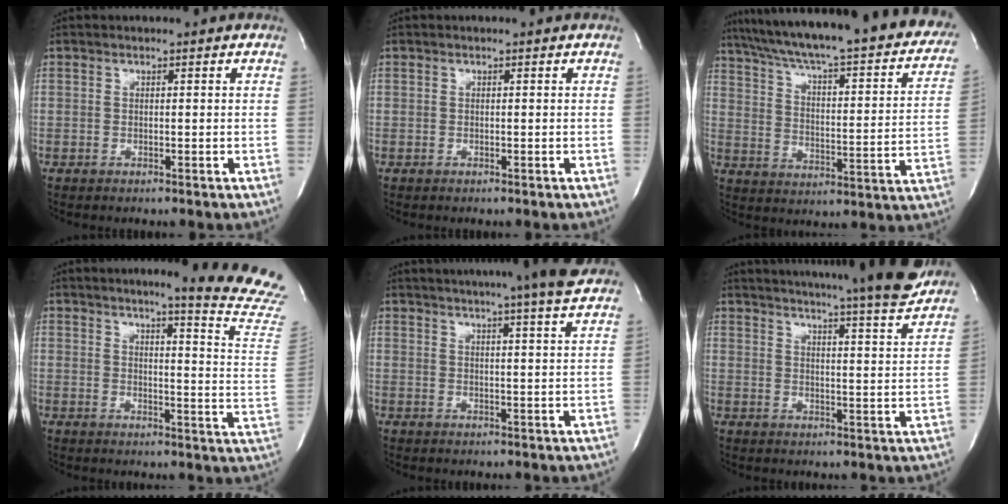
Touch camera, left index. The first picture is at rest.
{"total": 0.0}
{"total": 32.7, "force": [27.0, 5.2, 17.7], "torque": [-0.264, -0.050, 0.341]}
{"total": 15.6, "force": [14.0, -1.7, 6.8], "torque": [-0.089, -0.118, 0.147]}
{"total": 15.6, "force": [13.7, -0.9, 7.3], "torque": [-0.124, -0.014, 0.172]}
{"total": 21.1, "force": [19.3, 0.0, 8.5], "torque": [-0.136, -0.052, 0.243]}